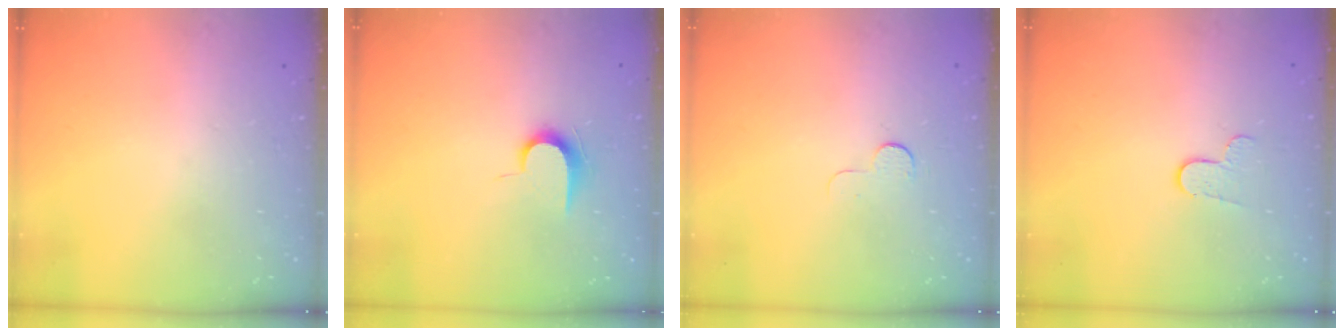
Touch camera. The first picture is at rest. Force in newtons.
{"total": 7.2, "press": 7.1, "slide": 0.7}
{"total": 3.9, "press": 3.9, "slide": 0.4}
{"total": 5.7, "press": 5.7, "slide": 0.5}